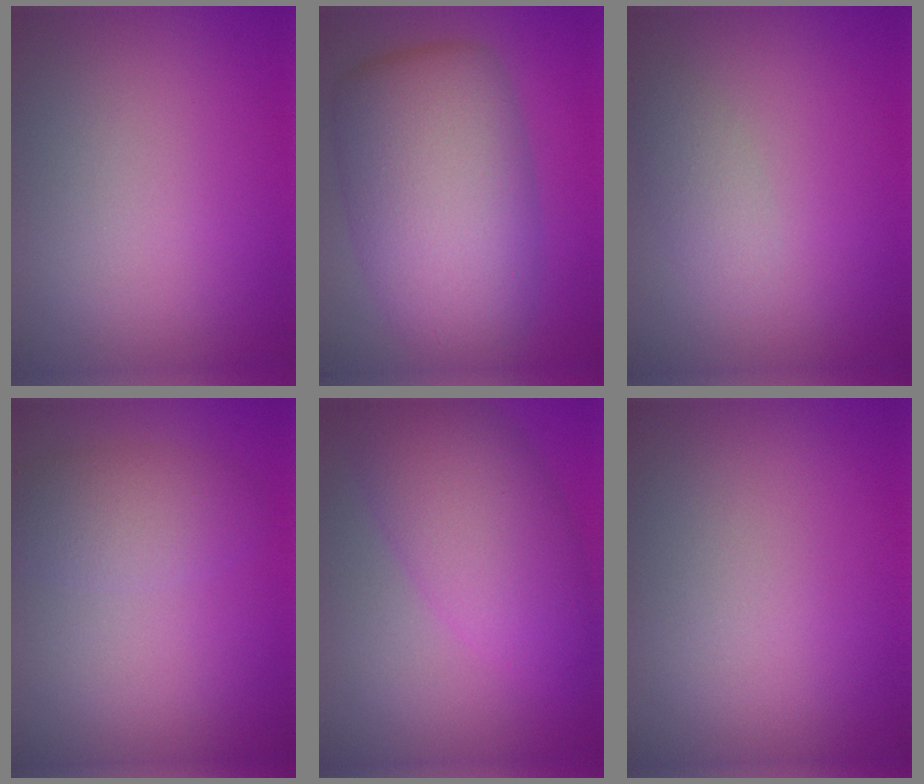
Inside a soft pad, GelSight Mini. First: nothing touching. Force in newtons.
{"total": 10.8, "press": 10.8, "slide": 0.3}
{"total": 1.8, "press": 1.8, "slide": 0.1}
{"total": 3.1, "press": 3.1, "slide": 0.0}
{"total": 7.2, "press": 7.2, "slide": 0.2}
{"total": 0.0}